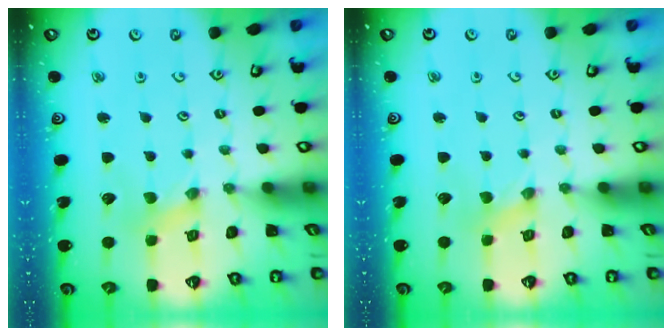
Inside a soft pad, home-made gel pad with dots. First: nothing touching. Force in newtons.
{"total": 0.0}